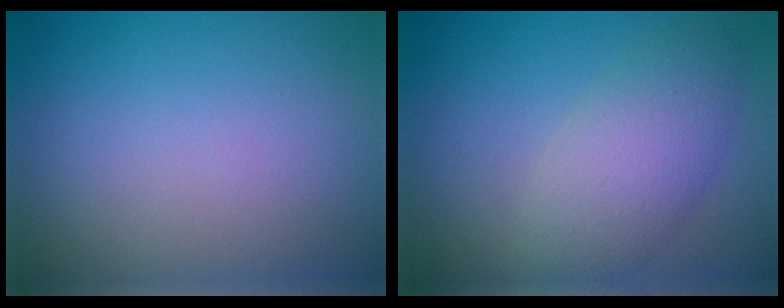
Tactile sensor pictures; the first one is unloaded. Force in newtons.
{"total": 4.6, "press": 4.6, "slide": 0.2}